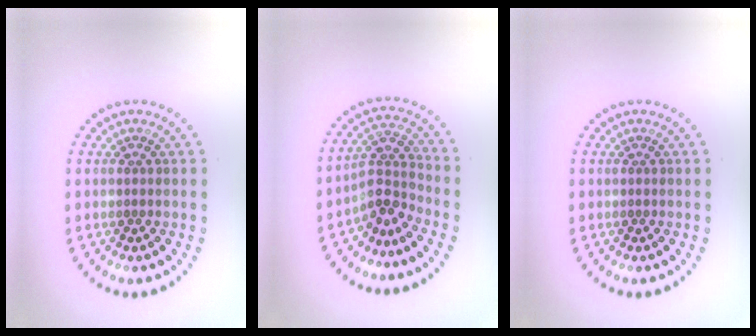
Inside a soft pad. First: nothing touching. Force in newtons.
{"total": 3.1, "press": 2.2, "slide": 2.1}
{"total": 0.0}